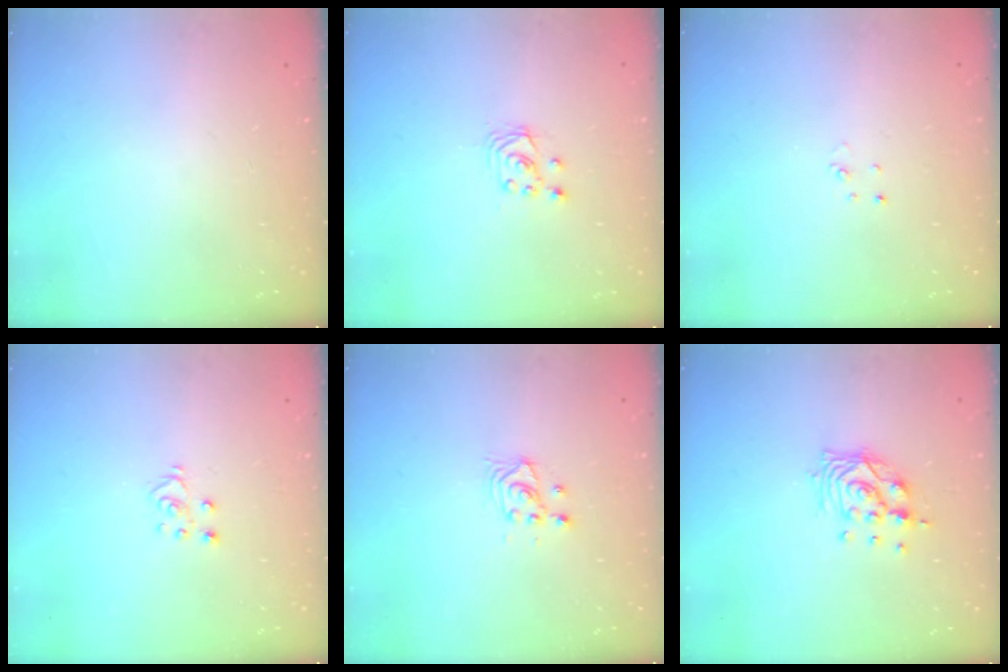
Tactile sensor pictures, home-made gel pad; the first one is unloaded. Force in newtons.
{"total": 2.5, "press": 2.5, "slide": 0.3}
{"total": 2.0, "press": 2.0, "slide": 0.2}
{"total": 3.9, "press": 3.9, "slide": 0.1}
{"total": 3.8, "press": 3.8, "slide": 0.4}
{"total": 10.7, "press": 10.6, "slide": 1.1}